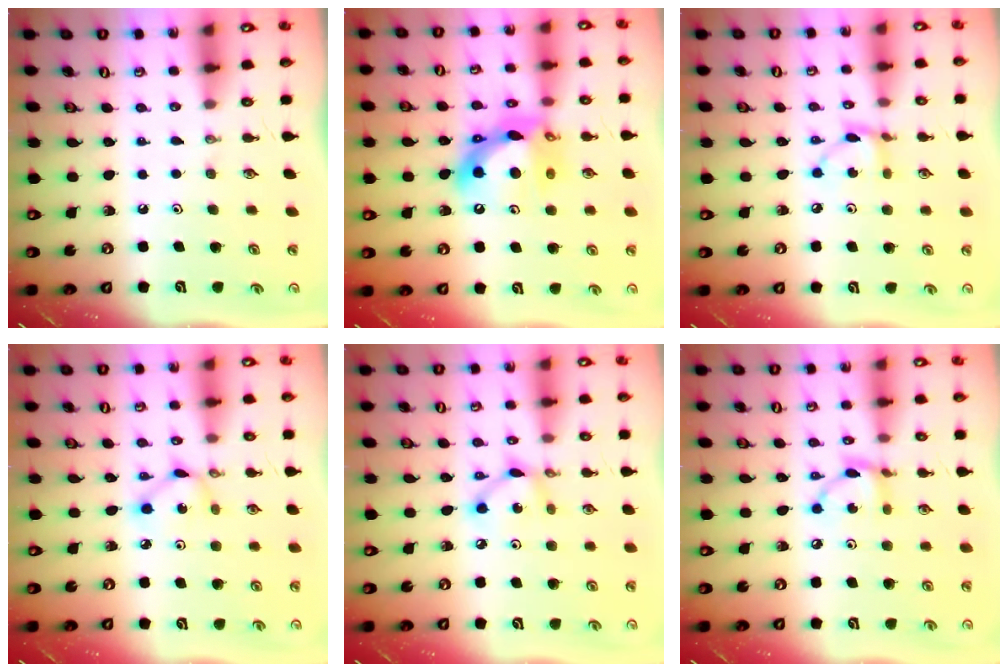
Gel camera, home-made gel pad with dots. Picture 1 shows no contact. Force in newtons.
{"total": 14.2, "press": 14.1, "slide": 1.7}
{"total": 5.8, "press": 5.8, "slide": 0.2}
{"total": 3.9, "press": 3.9, "slide": 0.2}
{"total": 6.2, "press": 6.2, "slide": 0.2}
{"total": 8.1, "press": 8.1, "slide": 0.2}